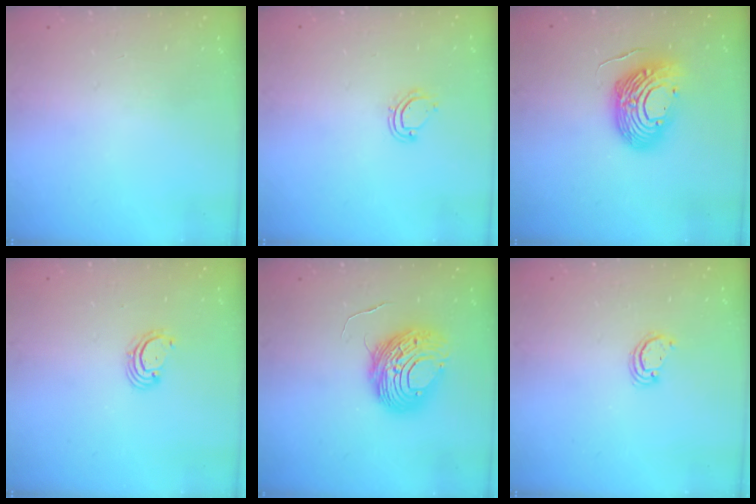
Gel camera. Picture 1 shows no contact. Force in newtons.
{"total": 5.2, "press": 5.2, "slide": 0.4}
{"total": 14.0, "press": 13.9, "slide": 2.3}
{"total": 2.6, "press": 2.6, "slide": 0.3}
{"total": 10.7, "press": 10.6, "slide": 1.2}
{"total": 2.5, "press": 2.5, "slide": 0.2}